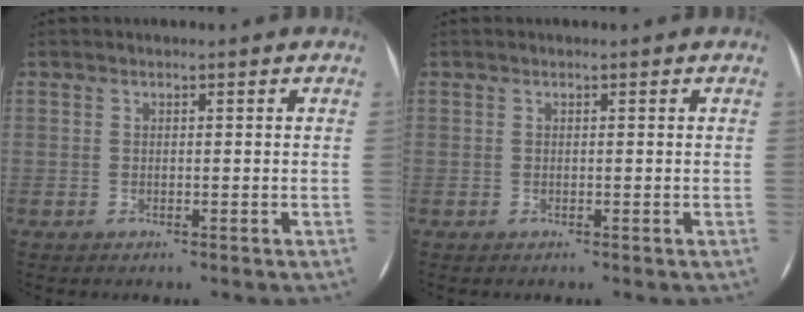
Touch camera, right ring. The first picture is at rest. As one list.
[{"total": 0.0}]